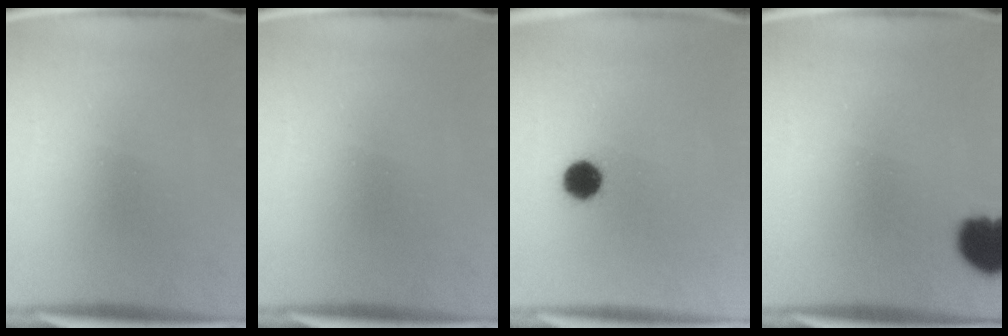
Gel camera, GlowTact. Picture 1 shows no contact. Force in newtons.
{"total": 0.0}
{"total": 7.2}
{"total": 8.6}